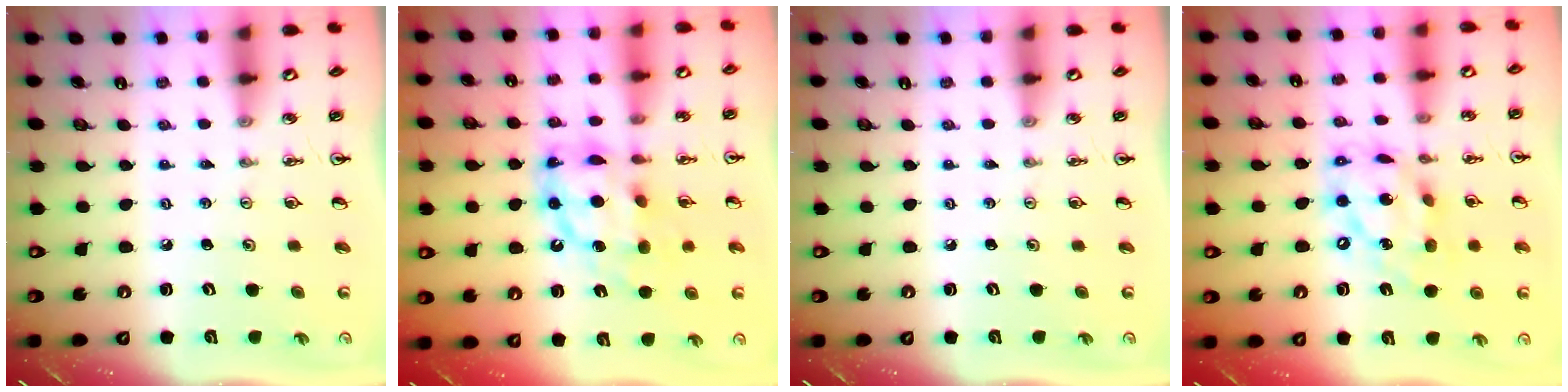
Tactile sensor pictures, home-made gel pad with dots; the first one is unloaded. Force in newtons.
{"total": 13.1, "press": 13.0, "slide": 1.1}
{"total": 0.0}
{"total": 14.6, "press": 14.5, "slide": 1.0}